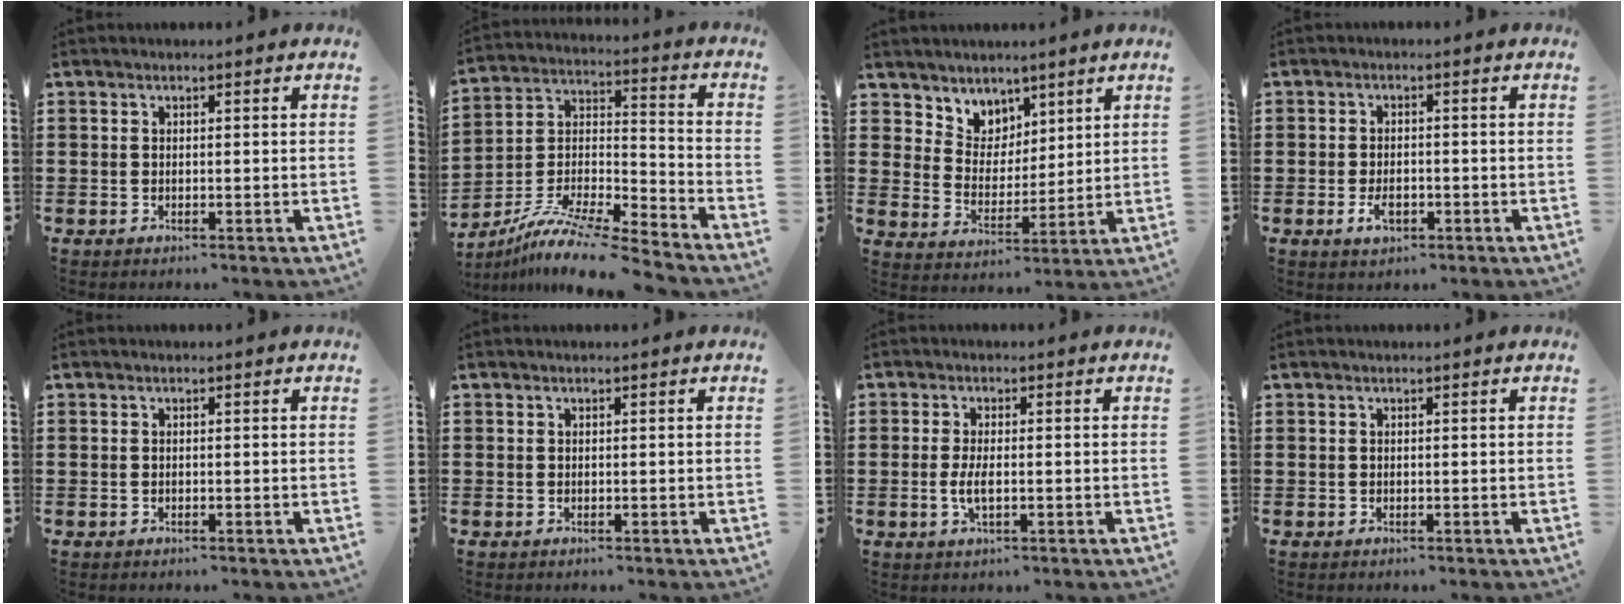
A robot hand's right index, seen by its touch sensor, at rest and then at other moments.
{"total": 10.8, "force": [-9.6, 0.4, 4.9], "torque": [-0.099, 0.005, -0.196]}
{"total": 5.3, "force": [4.0, 3.4, -0.9], "torque": [-0.019, -0.019, 0.074]}
{"total": 2.9, "force": [-1.1, 1.5, 2.2], "torque": [-0.046, -0.001, -0.021]}
{"total": 0.0}
{"total": 0.0}
{"total": 3.1, "force": [-0.5, 0.9, 2.9], "torque": [-0.065, -0.005, -0.015]}
{"total": 0.0}